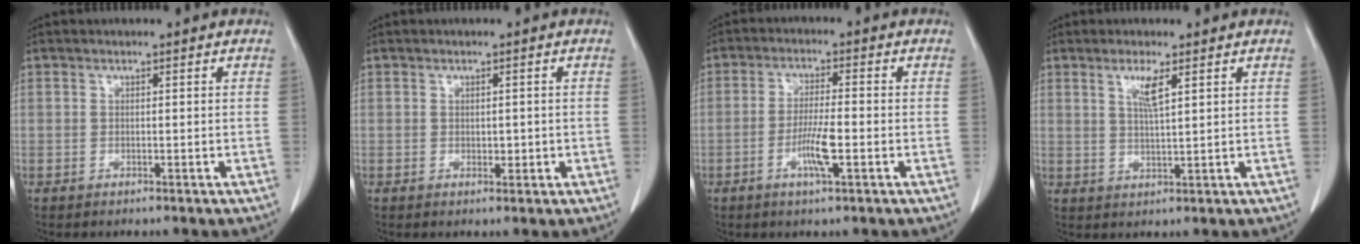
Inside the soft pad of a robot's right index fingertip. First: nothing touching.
{"total": 1.4, "force": [-0.1, 0.9, 1.1], "torque": [-0.012, 0.000, 0.005]}
{"total": 5.6, "force": [-1.9, 0.4, 5.2], "torque": [-0.100, -0.005, -0.034]}
{"total": 3.6, "force": [1.7, 0.1, 3.1], "torque": [-0.063, -0.003, 0.035]}